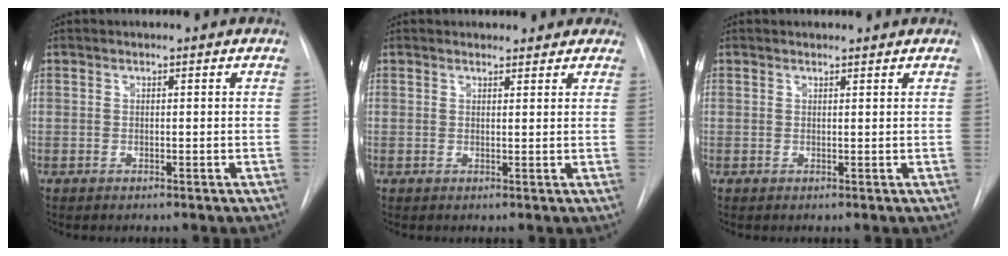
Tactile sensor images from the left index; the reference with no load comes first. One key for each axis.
{"total": 4.5, "fx": 4.0, "fy": 1.9, "fz": 0.5, "tx": 0.009, "ty": -0.004, "tz": 0.031}
{"total": 1.1, "fx": 1.1, "fy": 0.2, "fz": 0.0, "tx": -0.007, "ty": -0.002, "tz": 0.012}